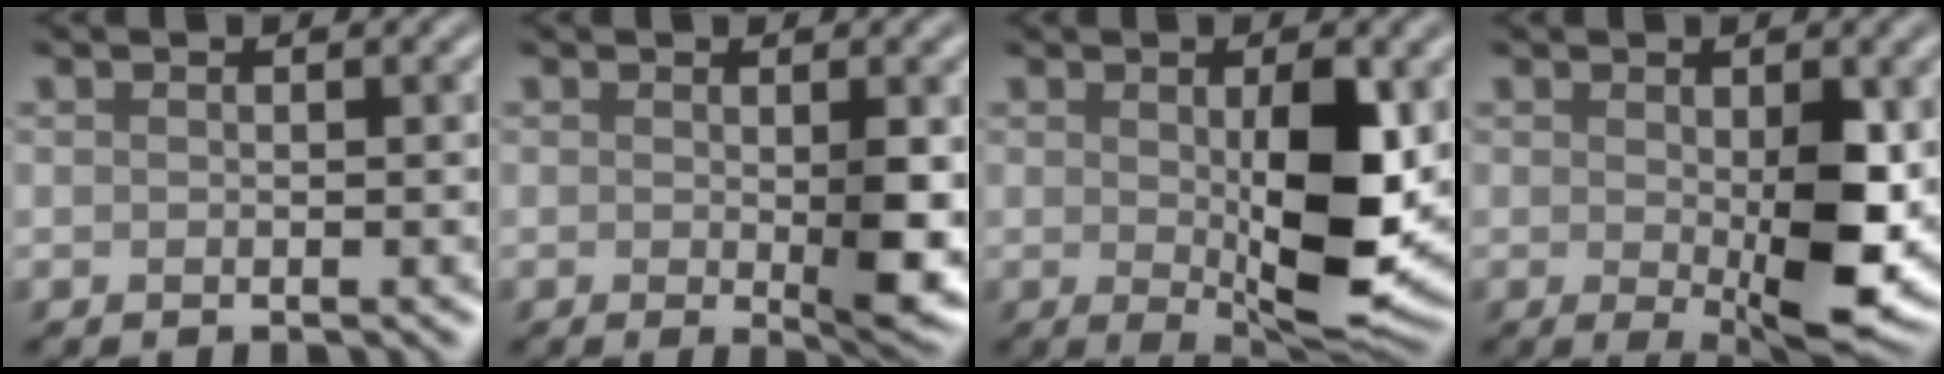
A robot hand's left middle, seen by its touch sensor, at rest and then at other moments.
{"total": 3.4, "force": [-0.2, 0.3, 3.4], "torque": [-0.053, -0.010, 0.005]}
{"total": 7.7, "force": [0.1, 2.3, 7.4], "torque": [-0.121, -0.013, 0.013]}
{"total": 6.5, "force": [-0.3, 1.8, 6.2], "torque": [-0.100, -0.016, 0.008]}